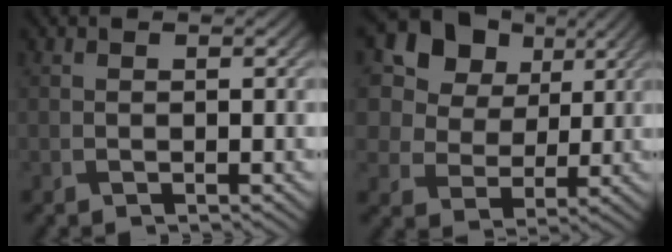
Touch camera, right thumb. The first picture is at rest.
{"total": 13.4, "force": [6.0, 10.2, 6.3], "torque": [-0.167, 0.029, 0.127]}